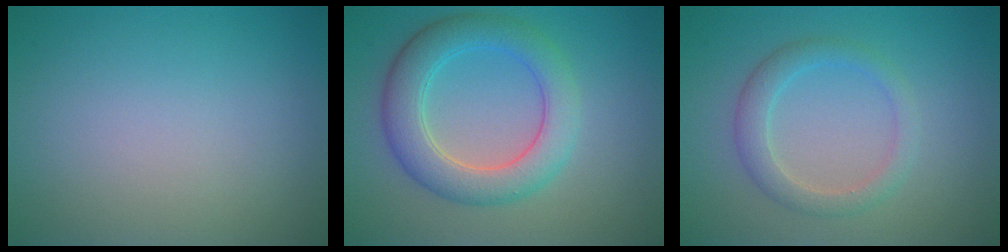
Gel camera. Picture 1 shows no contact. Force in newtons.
{"total": 5.5, "press": 5.5, "slide": 0.3}
{"total": 2.6, "press": 2.6, "slide": 0.1}